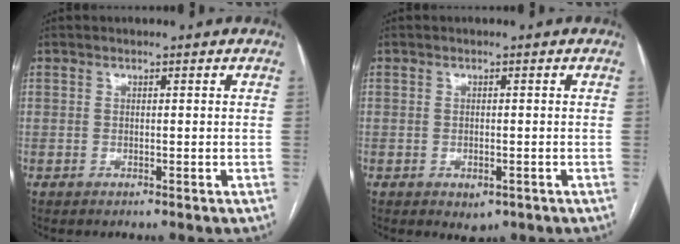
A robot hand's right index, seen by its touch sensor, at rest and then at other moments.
{"total": 2.2, "force": [-1.0, 1.3, 1.4], "torque": [-0.016, -0.002, -0.003]}